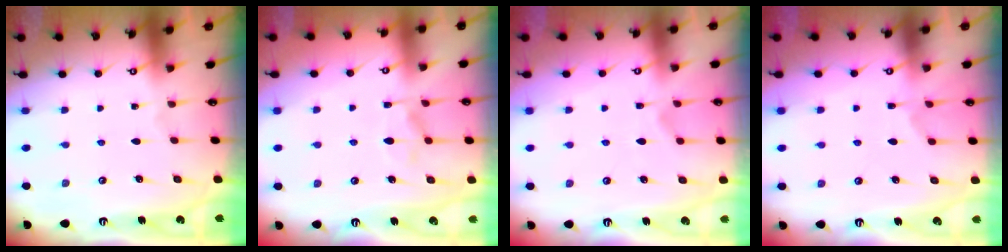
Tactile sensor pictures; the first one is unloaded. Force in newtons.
{"total": 1.4, "press": 0.3, "slide": 1.3}
{"total": 1.9, "press": 1.3, "slide": 1.3}
{"total": 2.6, "press": 2.3, "slide": 1.1}